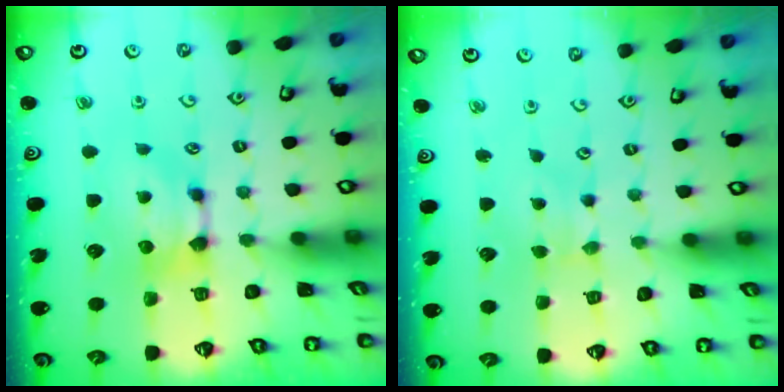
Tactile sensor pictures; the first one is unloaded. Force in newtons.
{"total": 2.1, "press": 1.6, "slide": 1.4}